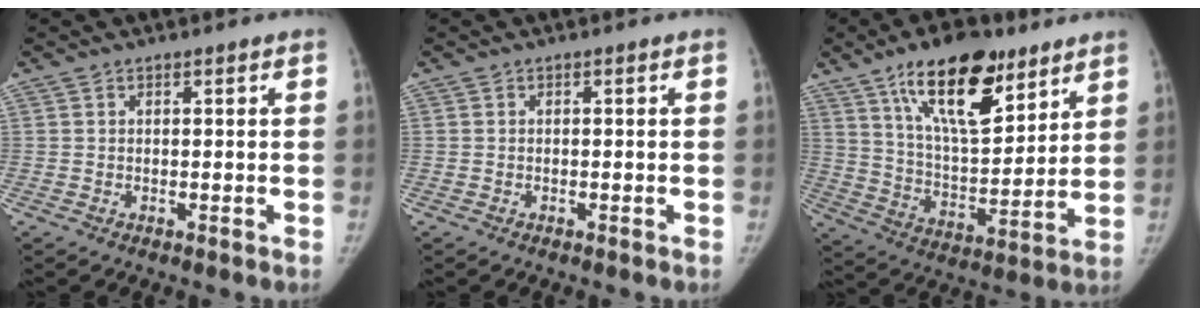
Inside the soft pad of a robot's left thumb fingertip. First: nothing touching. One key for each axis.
{"total": 0.0}
{"total": 19.7, "fx": 11.7, "fy": 8.3, "fz": 13.4, "tx": -0.182, "ty": -0.057, "tz": 0.205}